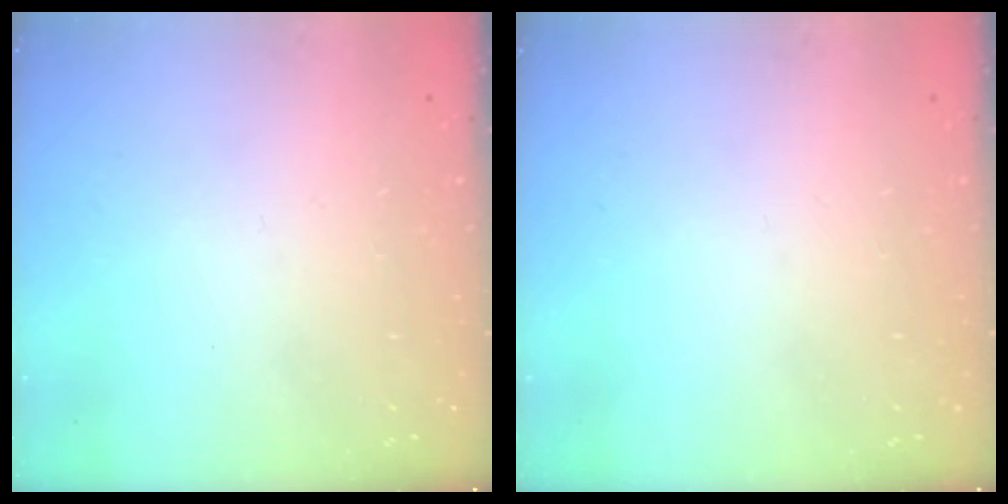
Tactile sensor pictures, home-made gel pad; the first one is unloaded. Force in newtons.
{"total": 0.0}